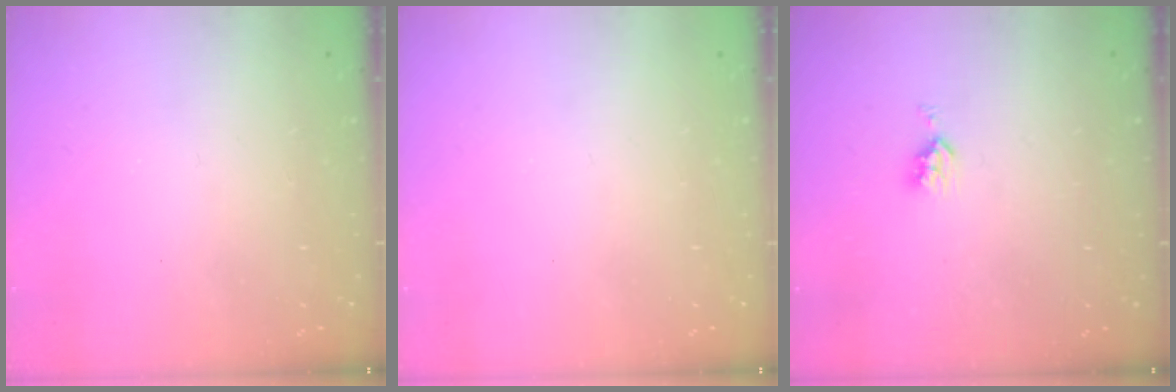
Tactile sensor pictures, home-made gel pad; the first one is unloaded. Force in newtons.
{"total": 0.0}
{"total": 4.4, "press": 4.3, "slide": 0.6}